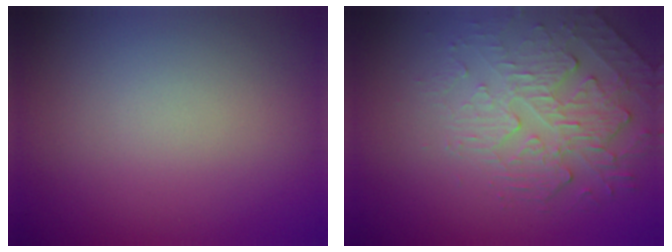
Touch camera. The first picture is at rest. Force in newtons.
{"total": 2.7, "press": 2.1, "slide": 1.7}